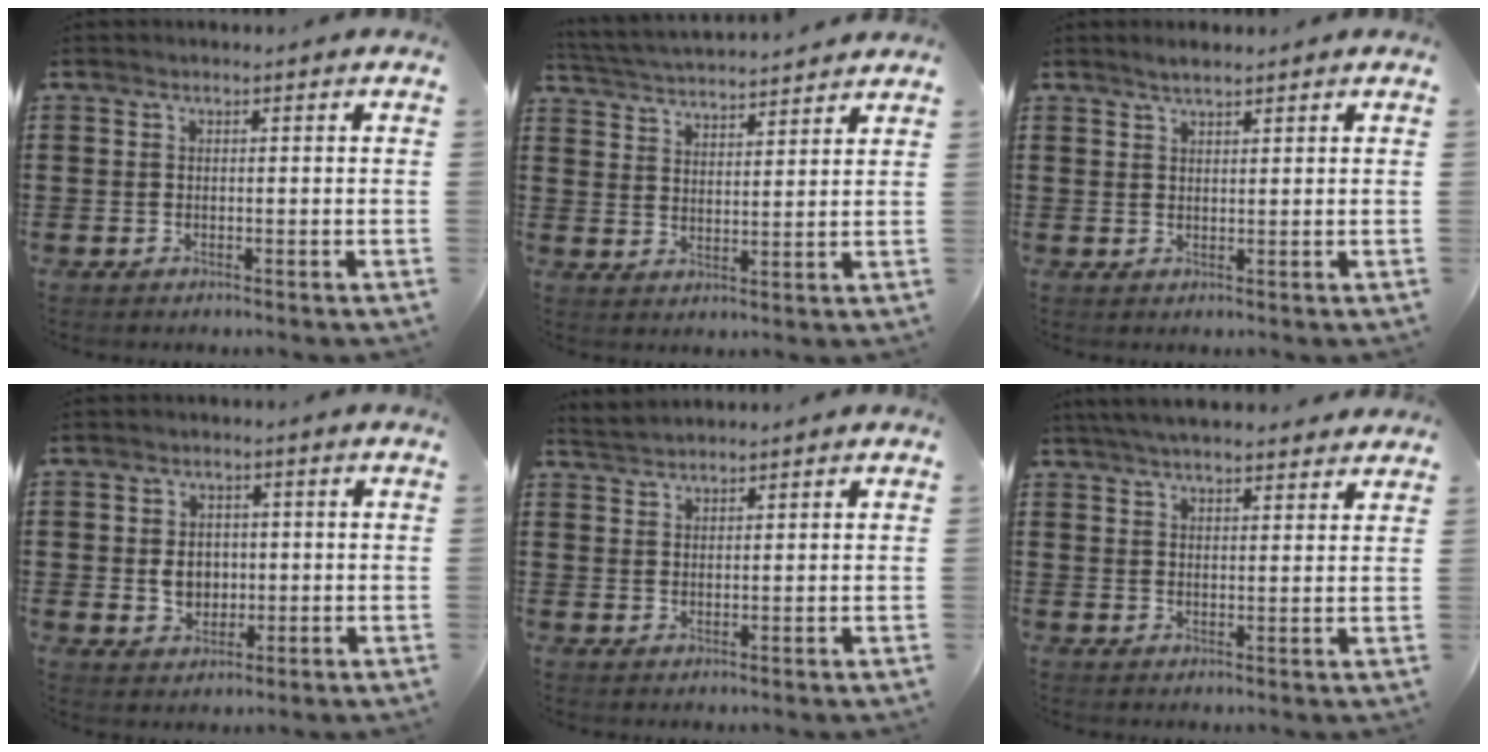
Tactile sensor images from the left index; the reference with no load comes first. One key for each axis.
{"total": 3.7, "fx": 3.7, "fy": -0.2, "fz": 0.2, "tx": -0.022, "ty": -0.024, "tz": 0.061}
{"total": 1.9, "fx": 1.6, "fy": 0.3, "fz": 0.9, "tx": -0.019, "ty": 0.004, "tz": 0.030}
{"total": 4.3, "fx": 0.1, "fy": 3.4, "fz": 2.7, "tx": -0.045, "ty": 0.004, "tz": -0.005}
{"total": 2.4, "fx": 2.4, "fy": 0.1, "fz": 0.0, "tx": -0.008, "ty": 0.000, "tz": 0.048}
{"total": 4.7, "fx": 4.4, "fy": 0.4, "fz": 1.5, "tx": -0.042, "ty": -0.009, "tz": 0.082}